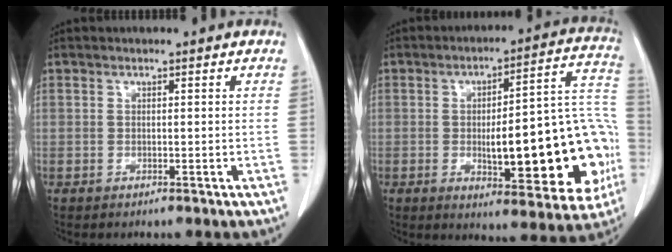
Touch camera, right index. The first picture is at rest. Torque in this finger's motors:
{"motor_torque": [1.50, -0.65, 0.50, 0.17]}